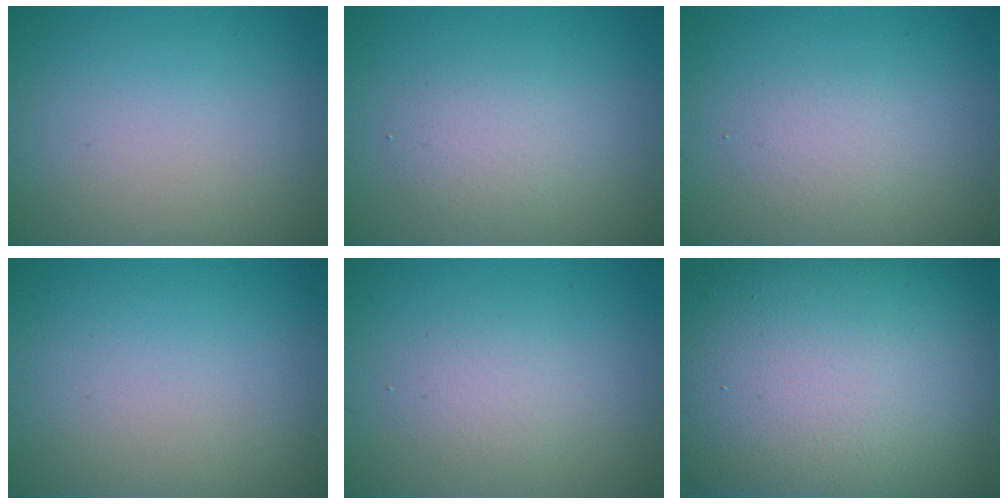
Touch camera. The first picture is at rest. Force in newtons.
{"total": 2.1, "press": 2.1, "slide": 0.1}
{"total": 1.6, "press": 1.6, "slide": 0.0}
{"total": 0.0}
{"total": 1.6, "press": 1.6, "slide": 0.3}
{"total": 21.3, "press": 21.3, "slide": 0.9}